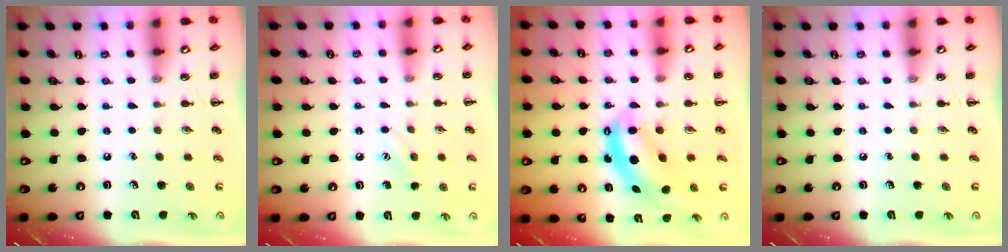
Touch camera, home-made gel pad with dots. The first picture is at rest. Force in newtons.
{"total": 6.5, "press": 6.3, "slide": 1.7}
{"total": 6.5, "press": 6.4, "slide": 1.0}
{"total": 0.0}